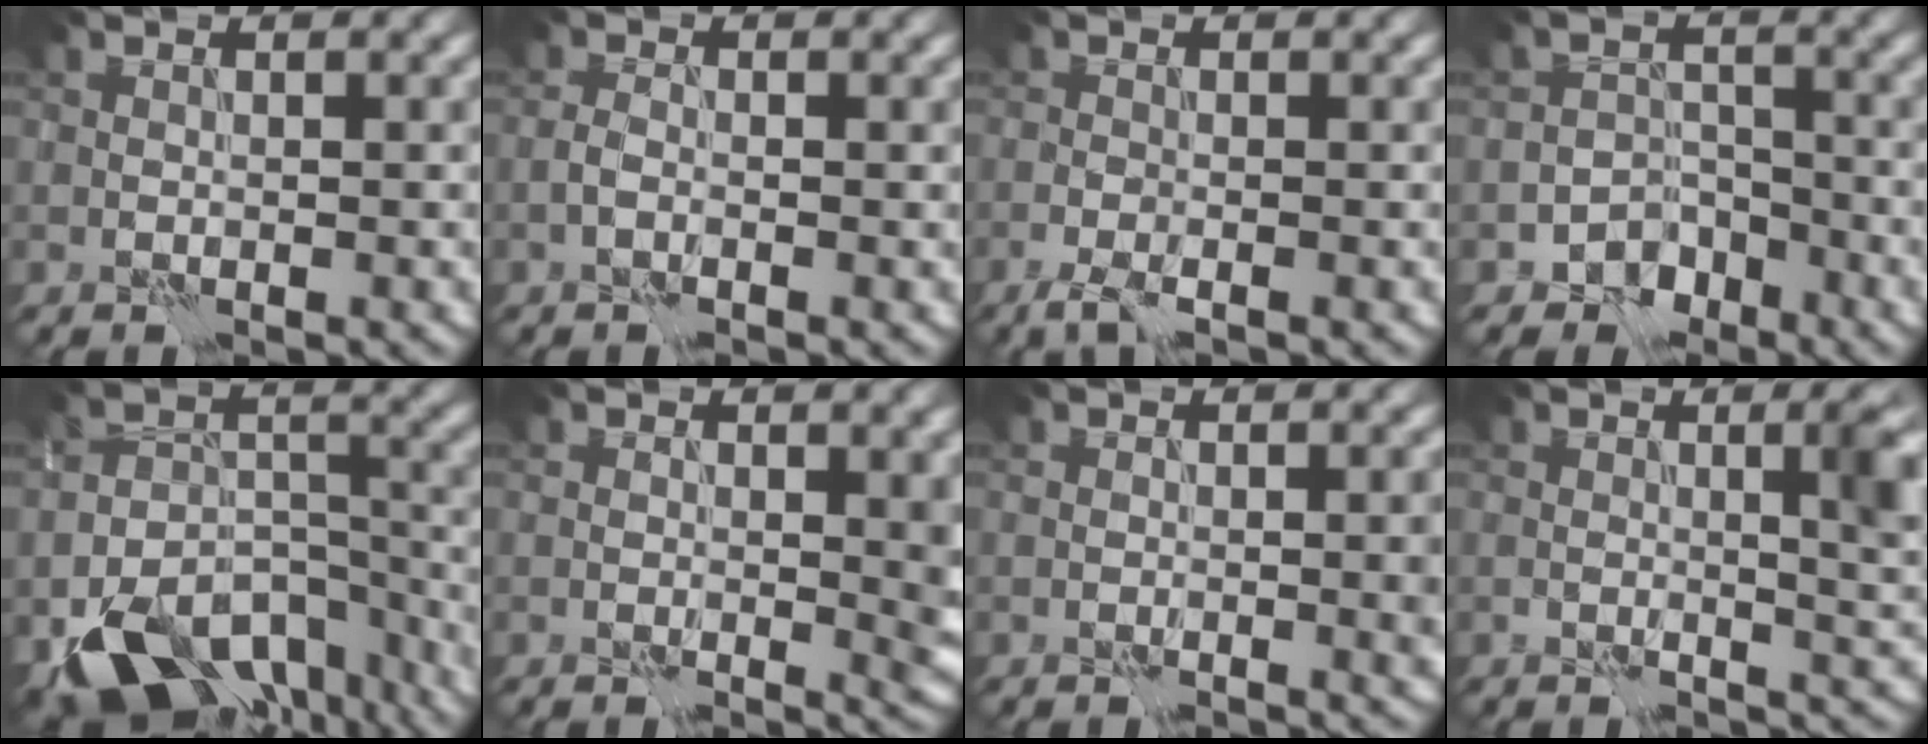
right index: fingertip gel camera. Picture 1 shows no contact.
{"total": 0.9, "force": [-0.5, 0.3, 0.6], "torque": [-0.014, 0.002, -0.013]}
{"total": 1.8, "force": [-1.3, 0.2, 1.3], "torque": [-0.030, -0.005, -0.029]}
{"total": 3.2, "force": [-2.5, 2.0, 0.5], "torque": [0.006, 0.005, -0.042]}
{"total": 14.0, "force": [-9.9, 7.8, 6.0], "torque": [-0.122, -0.033, -0.125]}
{"total": 3.0, "force": [0.0, 1.3, 2.7], "torque": [-0.030, -0.004, 0.001]}
{"total": 1.8, "force": [-0.4, 0.3, 1.7], "torque": [-0.022, -0.002, -0.006]}
{"total": 4.0, "force": [0.3, 0.5, 4.0], "torque": [-0.053, 0.002, 0.004]}